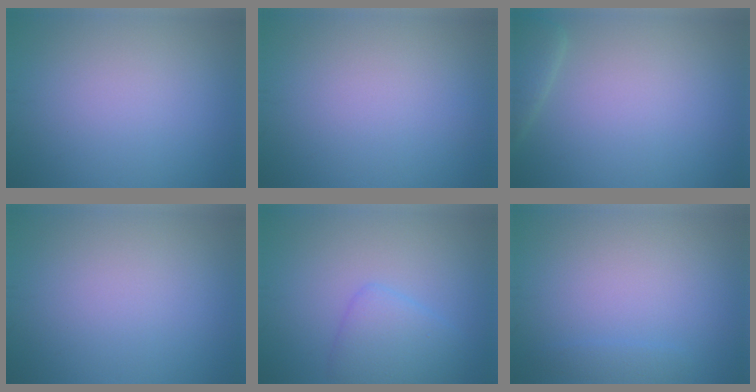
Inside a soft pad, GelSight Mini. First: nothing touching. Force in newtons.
{"total": 0.0}
{"total": 2.2, "press": 2.2, "slide": 0.3}
{"total": 0.0}
{"total": 3.2, "press": 3.2, "slide": 0.2}
{"total": 1.0, "press": 1.0, "slide": 0.1}